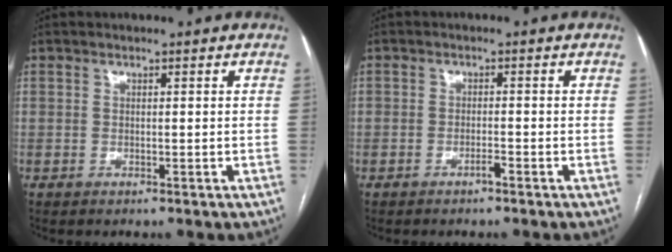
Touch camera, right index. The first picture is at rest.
{"total": 1.3, "force": [-1.0, 0.1, 0.8], "torque": [-0.014, 0.001, -0.016]}